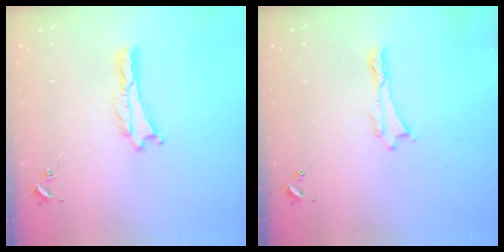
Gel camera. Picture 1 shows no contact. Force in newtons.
{"total": 0.0}